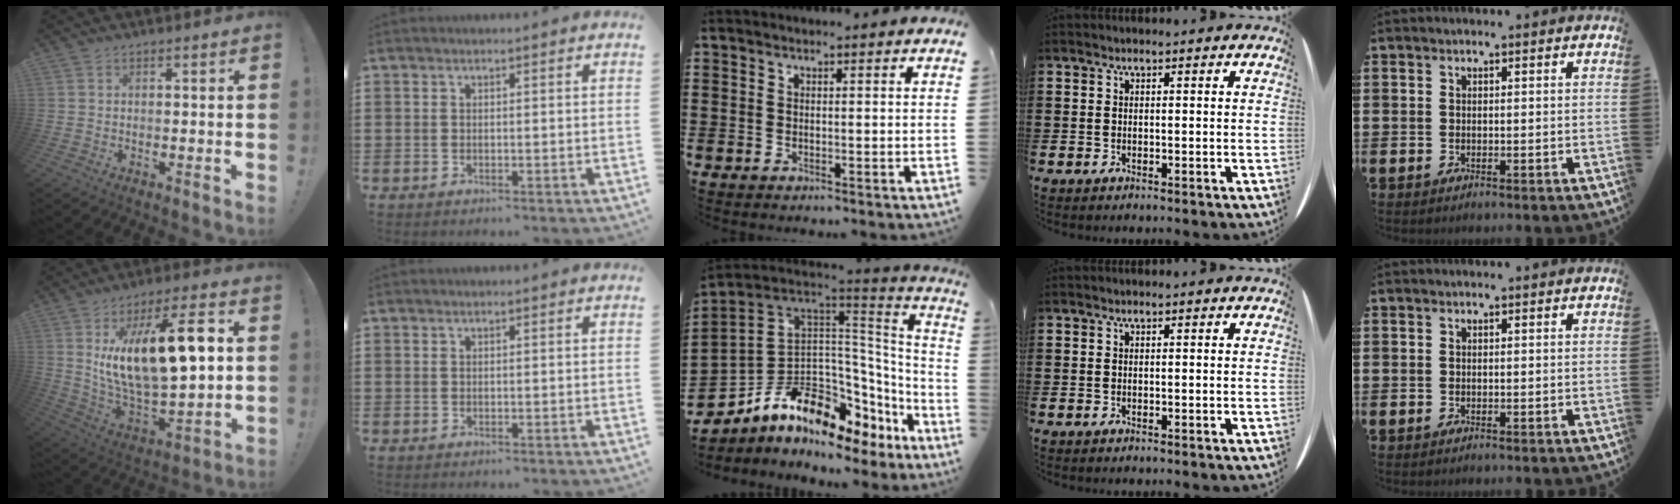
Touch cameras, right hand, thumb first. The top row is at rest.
{"thumb": {"total": 22.0, "force": [6.1, 8.3, 19.4], "torque": [-0.336, -0.032, 0.101]}, "middle": {"total": 9.4, "force": [-5.4, 6.2, 4.7], "torque": [-0.126, -0.014, -0.107]}}